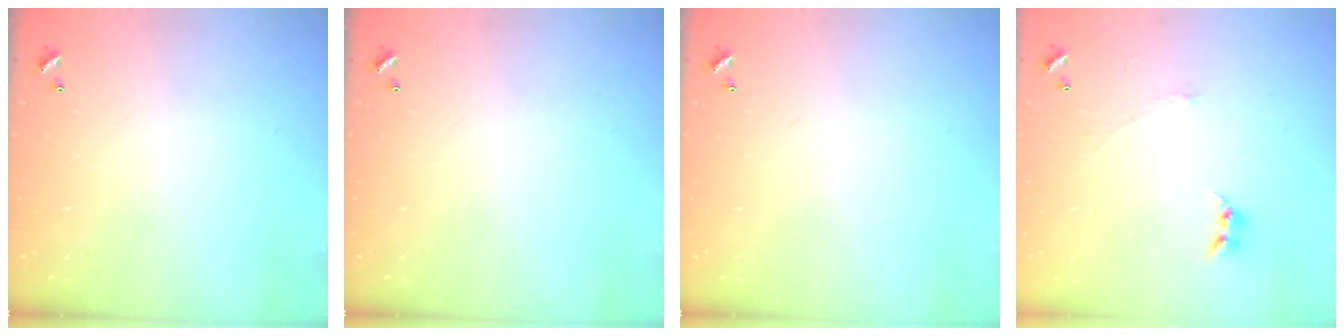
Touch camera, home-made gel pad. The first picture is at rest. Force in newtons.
{"total": 0.0}
{"total": 0.0}
{"total": 1.3, "press": 1.2, "slide": 0.3}